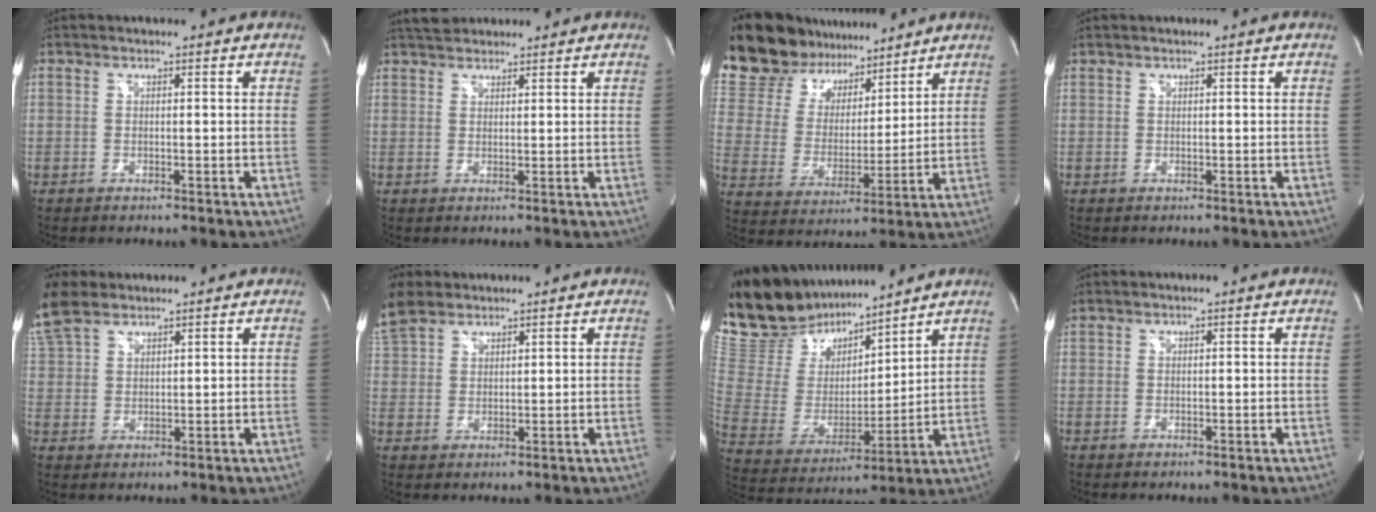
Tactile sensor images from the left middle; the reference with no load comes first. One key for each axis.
{"total": 4.3, "fx": 3.9, "fy": 1.6, "fz": 1.2, "tx": -0.023, "ty": 0.026, "tz": 0.067}
{"total": 18.7, "fx": 16.5, "fy": 7.3, "fz": 5.0, "tx": -0.108, "ty": 0.028, "tz": 0.293}
{"total": 0.0}
{"total": 9.3, "fx": 7.2, "fy": 4.3, "fz": 4.1, "tx": -0.113, "ty": 0.023, "tz": 0.151}
{"total": 7.5, "fx": 5.9, "fy": 3.5, "fz": 2.8, "tx": -0.078, "ty": 0.021, "tz": 0.128}
{"total": 19.3, "fx": 17.4, "fy": 5.7, "fz": 6.1, "tx": -0.127, "ty": 0.005, "tz": 0.323}
{"total": 0.8, "fx": 0.7, "fy": 0.2, "fz": 0.0, "tx": -0.014, "ty": 0.013, "tz": 0.022}